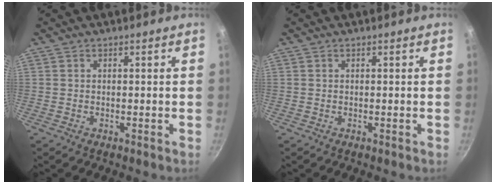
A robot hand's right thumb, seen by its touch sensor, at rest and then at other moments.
{"total": 0.0}